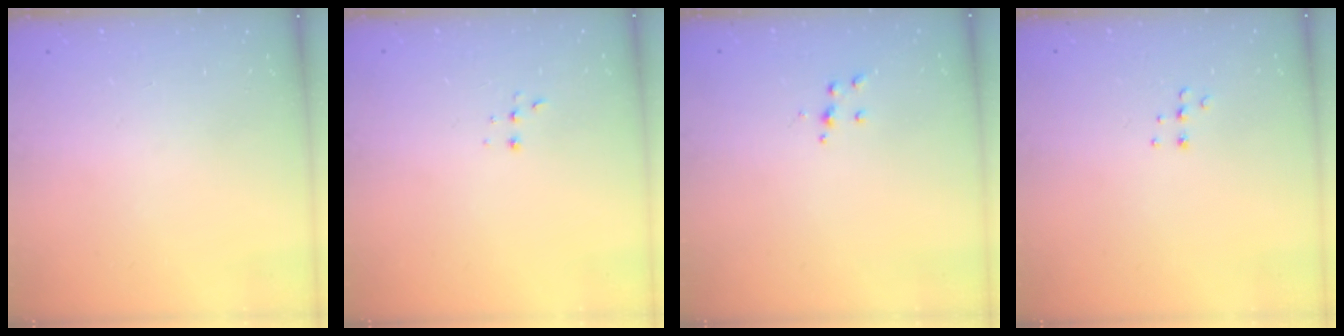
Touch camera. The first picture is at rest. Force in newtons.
{"total": 2.2, "press": 2.2, "slide": 0.5}
{"total": 3.5, "press": 3.5, "slide": 0.3}
{"total": 4.4, "press": 4.4, "slide": 0.5}